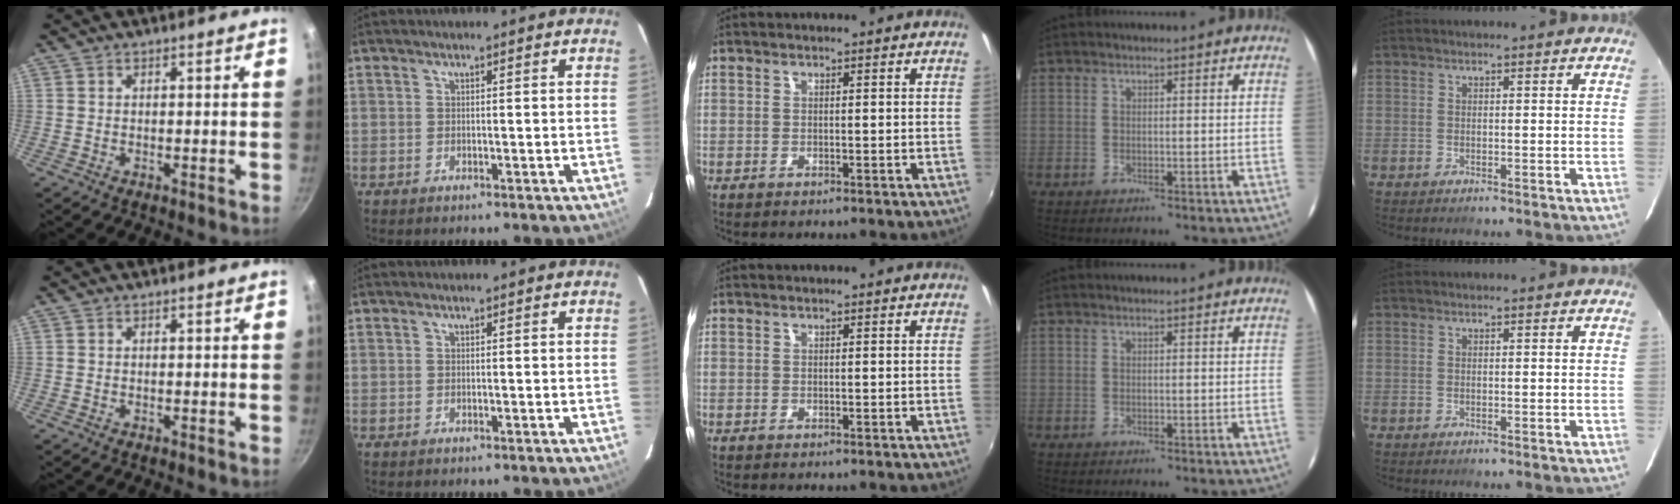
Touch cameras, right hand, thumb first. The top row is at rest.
{}